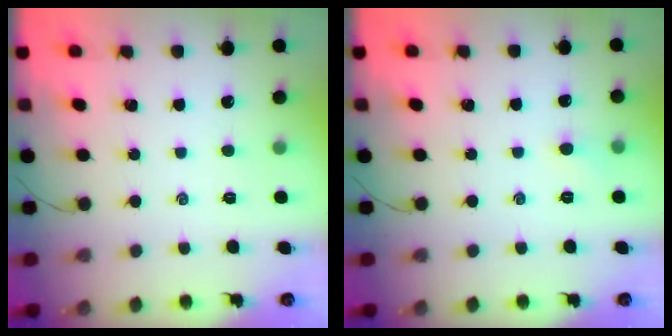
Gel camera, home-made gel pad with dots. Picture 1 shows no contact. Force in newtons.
{"total": 3.7, "press": 3.5, "slide": 1.2}